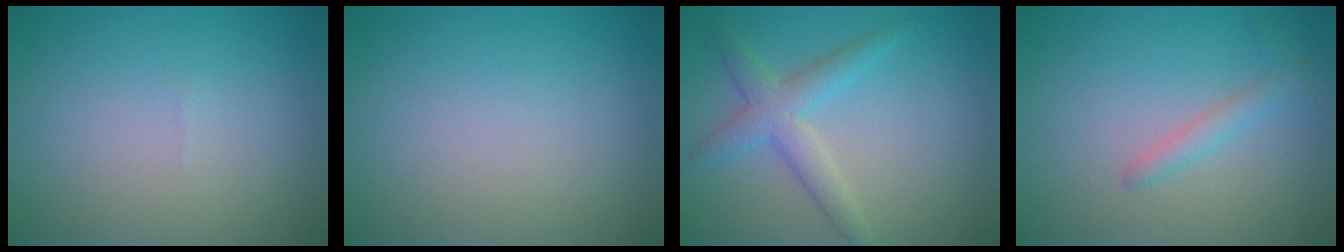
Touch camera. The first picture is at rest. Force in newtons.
{"total": 0.0}
{"total": 3.4, "press": 3.4, "slide": 0.1}
{"total": 1.5, "press": 1.5, "slide": 0.1}